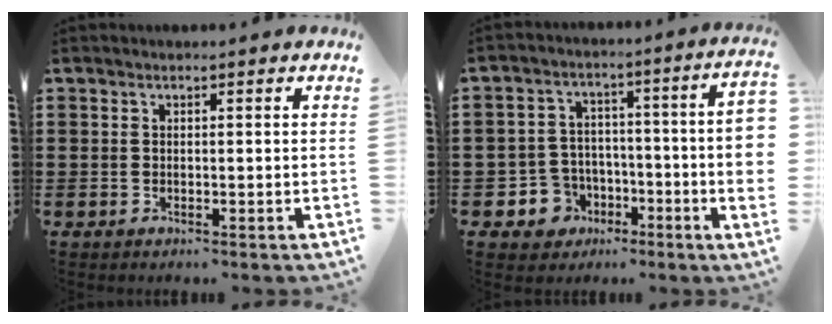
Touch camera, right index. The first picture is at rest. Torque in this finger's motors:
{"motor_torque": [0.81, -0.62, 0.59, 0.08]}